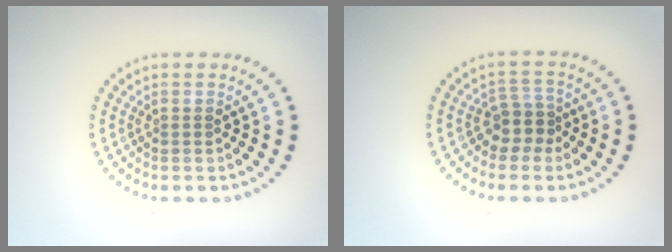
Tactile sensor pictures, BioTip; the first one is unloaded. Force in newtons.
{"total": 2.4, "press": 1.9, "slide": 1.5}